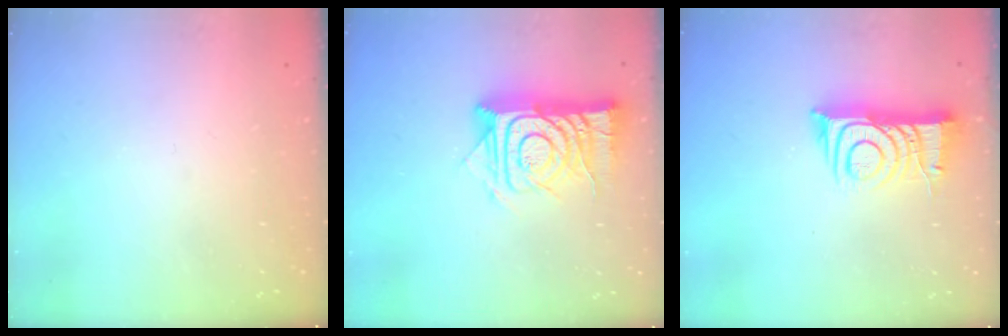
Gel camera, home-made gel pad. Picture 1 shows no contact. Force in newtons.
{"total": 15.5, "press": 15.4, "slide": 1.2}
{"total": 9.9, "press": 9.9, "slide": 1.0}